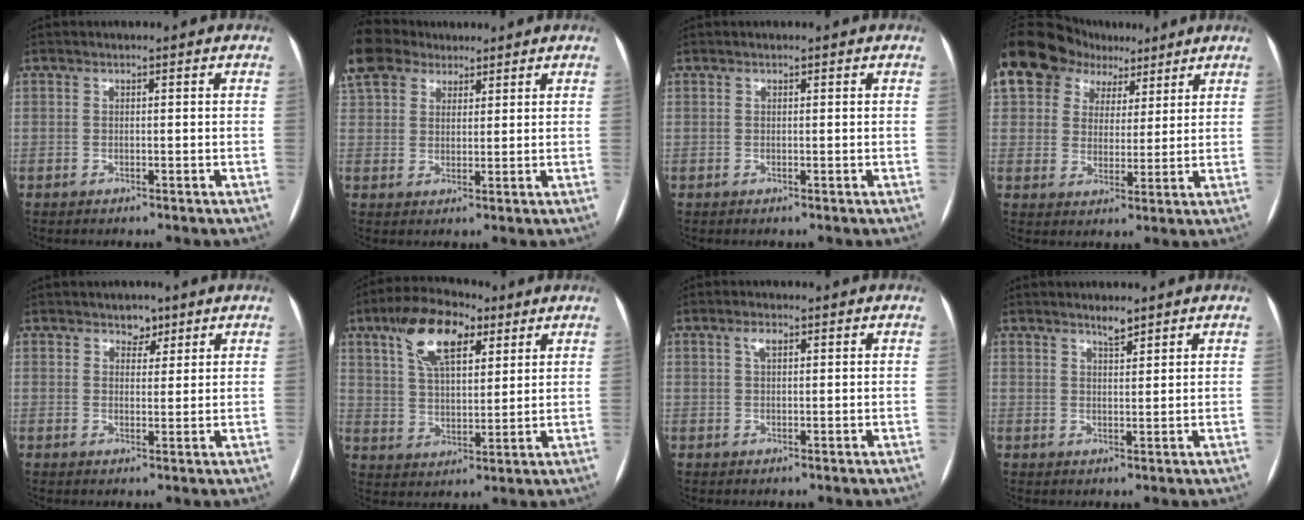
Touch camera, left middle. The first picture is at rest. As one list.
[{"total": 9.2, "force": [7.3, 5.1, 2.4], "torque": [-0.068, 0.036, 0.142]}, {"total": 0.0}, {"total": 16.7, "force": [10.3, 11.7, 6.0], "torque": [-0.151, 0.066, 0.183]}, {"total": 2.7, "force": [1.9, 1.6, 0.9], "torque": [-0.009, -0.001, 0.028]}, {"total": 12.3, "force": [6.6, 5.1, 9.0], "torque": [-0.170, 0.027, 0.119]}, {"total": 1.9, "force": [0.9, 0.8, 1.4], "torque": [-0.030, 0.006, 0.018]}, {"total": 2.2, "force": [1.9, 0.3, 1.0], "torque": [-0.021, -0.003, 0.034]}]